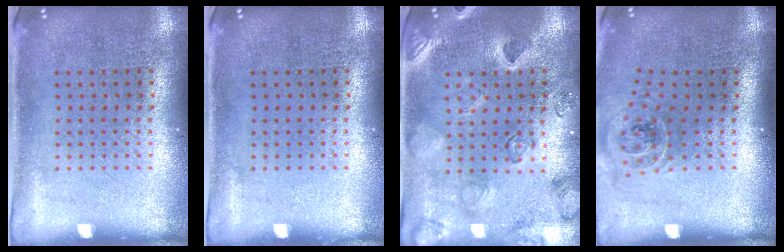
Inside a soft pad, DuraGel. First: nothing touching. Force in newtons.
{"total": 0.0}
{"total": 2.5, "press": 2.4, "slide": 0.6}
{"total": 1.1, "press": 1.0, "slide": 0.3}